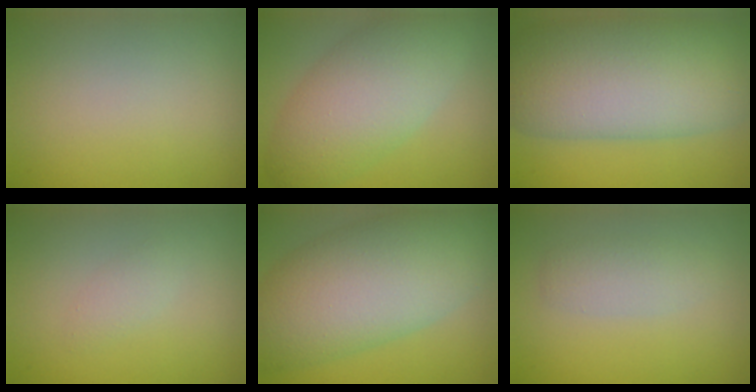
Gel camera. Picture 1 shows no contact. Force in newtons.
{"total": 7.9, "press": 7.9, "slide": 0.5}
{"total": 13.1, "press": 13.1, "slide": 0.5}
{"total": 1.1, "press": 1.1, "slide": 0.1}
{"total": 11.6, "press": 11.6, "slide": 0.5}
{"total": 2.3, "press": 2.3, "slide": 0.1}